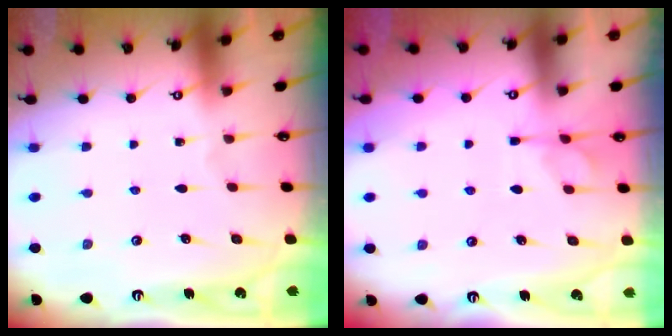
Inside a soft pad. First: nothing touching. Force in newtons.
{"total": 2.9, "press": 2.6, "slide": 1.4}